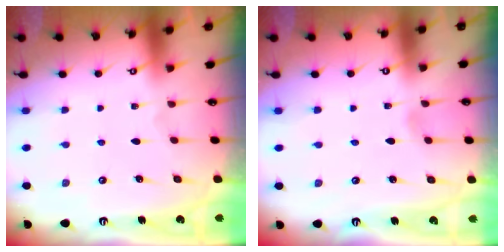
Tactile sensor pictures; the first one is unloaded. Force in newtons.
{"total": 1.9, "press": 1.9, "slide": 0.2}